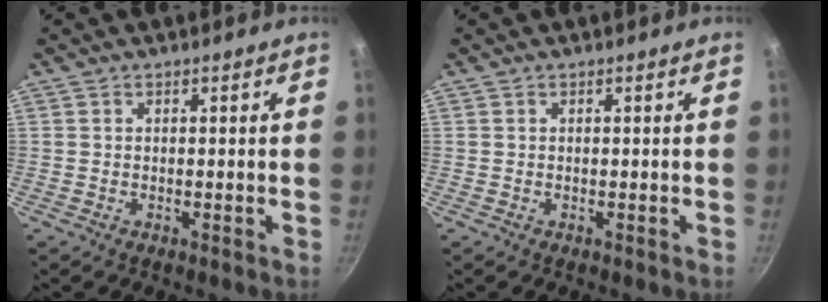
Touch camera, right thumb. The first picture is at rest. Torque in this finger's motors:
{"motor_torque": [-0.01, -0.01, 0.08, -0.05, 0.00]}